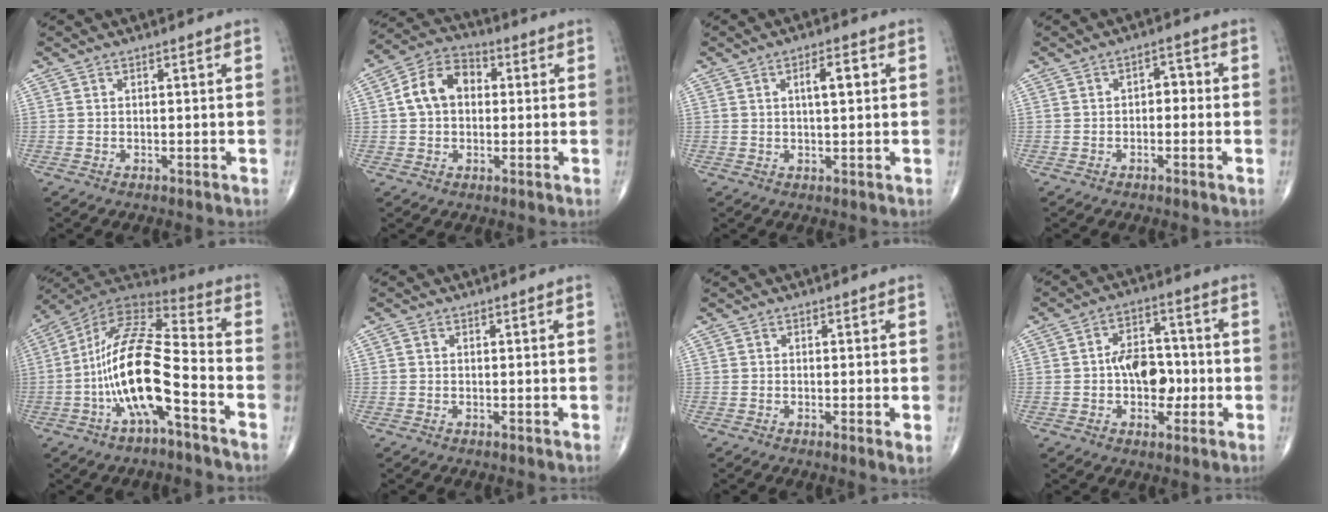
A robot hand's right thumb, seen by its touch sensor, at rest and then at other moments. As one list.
[{"total": 9.7, "force": [1.1, 7.0, 6.6], "torque": [-0.107, 0.028, 0.010]}, {"total": 4.4, "force": [1.1, 1.5, 4.0], "torque": [-0.056, 0.001, 0.015]}, {"total": 3.1, "force": [-0.3, 2.0, 2.3], "torque": [-0.011, 0.013, -0.014]}, {"total": 17.8, "force": [-5.9, 5.2, 16.0], "torque": [-0.309, 0.063, -0.109]}, {"total": 0.6, "force": [0.1, 0.5, 0.3], "torque": [-0.006, 0.002, 0.000]}, {"total": 1.8, "force": [-0.3, 0.2, 1.8], "torque": [-0.037, -0.008, -0.008]}, {"total": 9.8, "force": [-1.3, 6.5, 7.2], "torque": [-0.074, 0.025, -0.026]}]